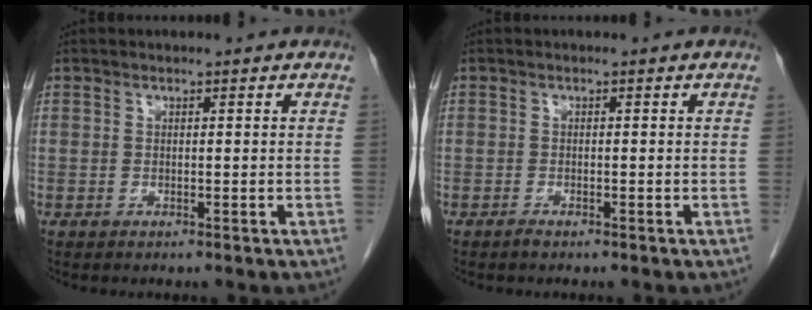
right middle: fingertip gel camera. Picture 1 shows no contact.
{"total": 0.8, "force": [-0.7, 0.1, 0.4], "torque": [-0.011, -0.001, -0.011]}